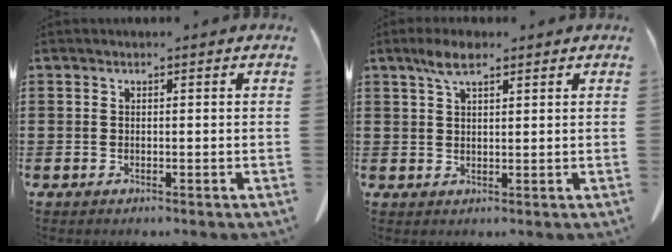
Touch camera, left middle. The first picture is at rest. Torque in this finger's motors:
{"motor_torque": [1.05, 1.09, 0.61, 0.16]}